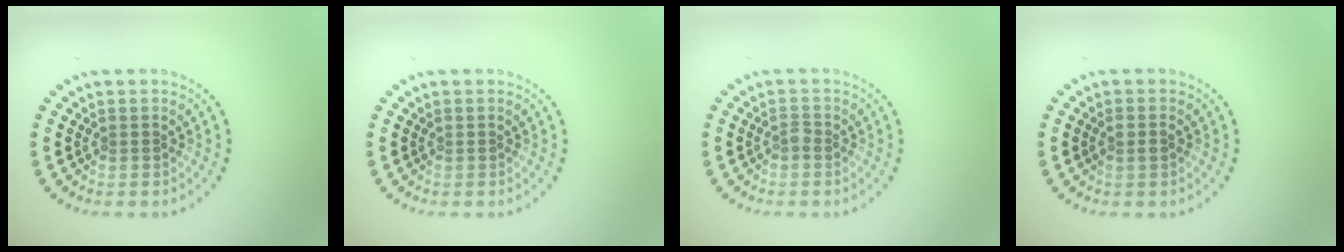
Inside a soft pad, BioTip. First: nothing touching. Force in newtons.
{"total": 0.0}
{"total": 0.6, "press": 0.5, "slide": 0.3}
{"total": 1.0, "press": 1.0, "slide": 0.3}